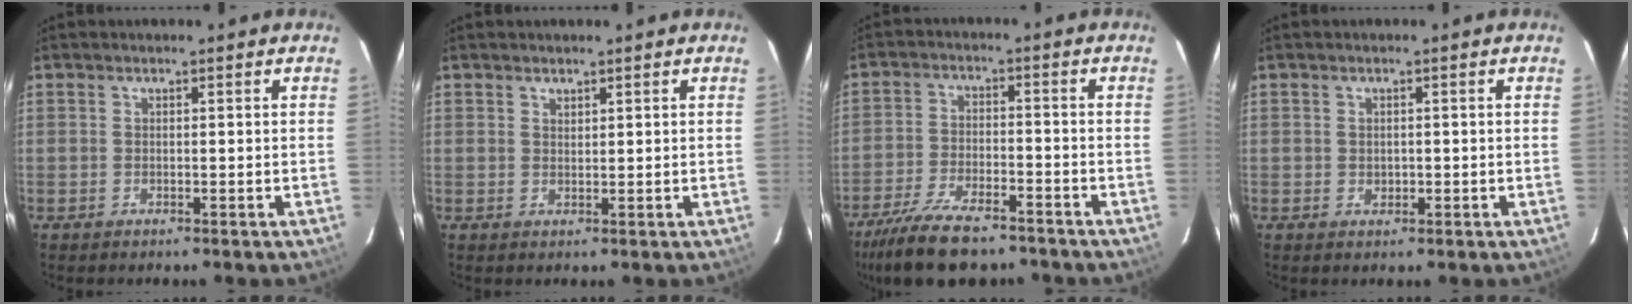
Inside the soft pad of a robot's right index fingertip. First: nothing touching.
{"total": 1.0, "force": [0.9, 0.4, 0.2], "torque": [-0.003, 0.001, 0.016]}
{"total": 15.3, "force": [-12.1, 5.1, 7.8], "torque": [-0.175, -0.022, -0.206]}
{"total": 1.3, "force": [0.0, 1.2, 0.6], "torque": [-0.005, 0.003, 0.001]}